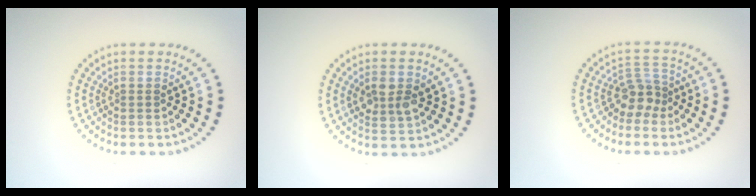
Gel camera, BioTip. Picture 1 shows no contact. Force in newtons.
{"total": 2.5, "press": 2.5, "slide": 0.4}
{"total": 2.6, "press": 1.9, "slide": 1.7}